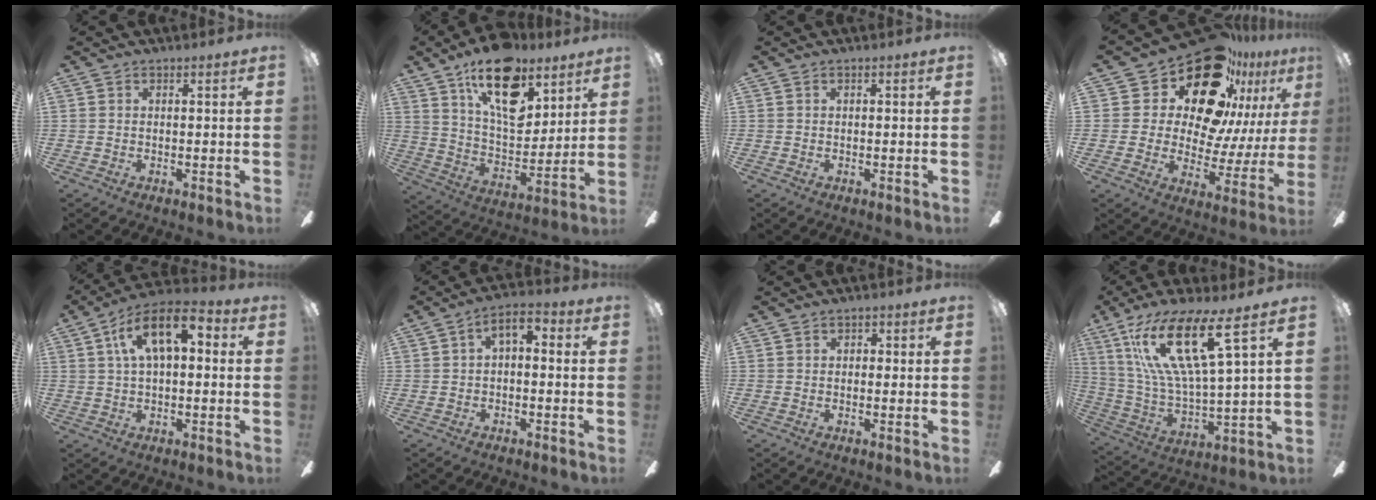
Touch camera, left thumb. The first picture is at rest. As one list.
[{"total": 20.4, "force": [12.4, 10.5, 12.4], "torque": [-0.193, -0.062, 0.217]}, {"total": 0.0}, {"total": 23.8, "force": [16.6, 11.9, 12.2], "torque": [-0.202, -0.109, 0.296]}, {"total": 13.2, "force": [4.4, 6.6, 10.5], "torque": [-0.166, 0.007, 0.077]}, {"total": 4.7, "force": [0.0, 2.8, 3.8], "torque": [-0.054, 0.008, -0.006]}, {"total": 1.1, "force": [-0.2, 0.9, 0.5], "torque": [-0.009, 0.007, -0.004]}, {"total": 21.2, "force": [12.0, 5.0, 16.8], "torque": [-0.348, -0.057, 0.192]}]